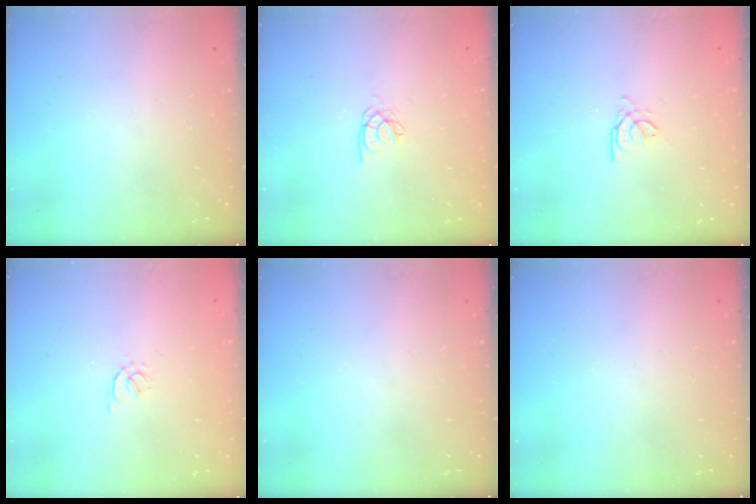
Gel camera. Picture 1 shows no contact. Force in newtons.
{"total": 2.5, "press": 2.5, "slide": 0.1}
{"total": 0.7, "press": 0.6, "slide": 0.3}
{"total": 1.7, "press": 1.6, "slide": 0.5}
{"total": 0.0}
{"total": 0.0}